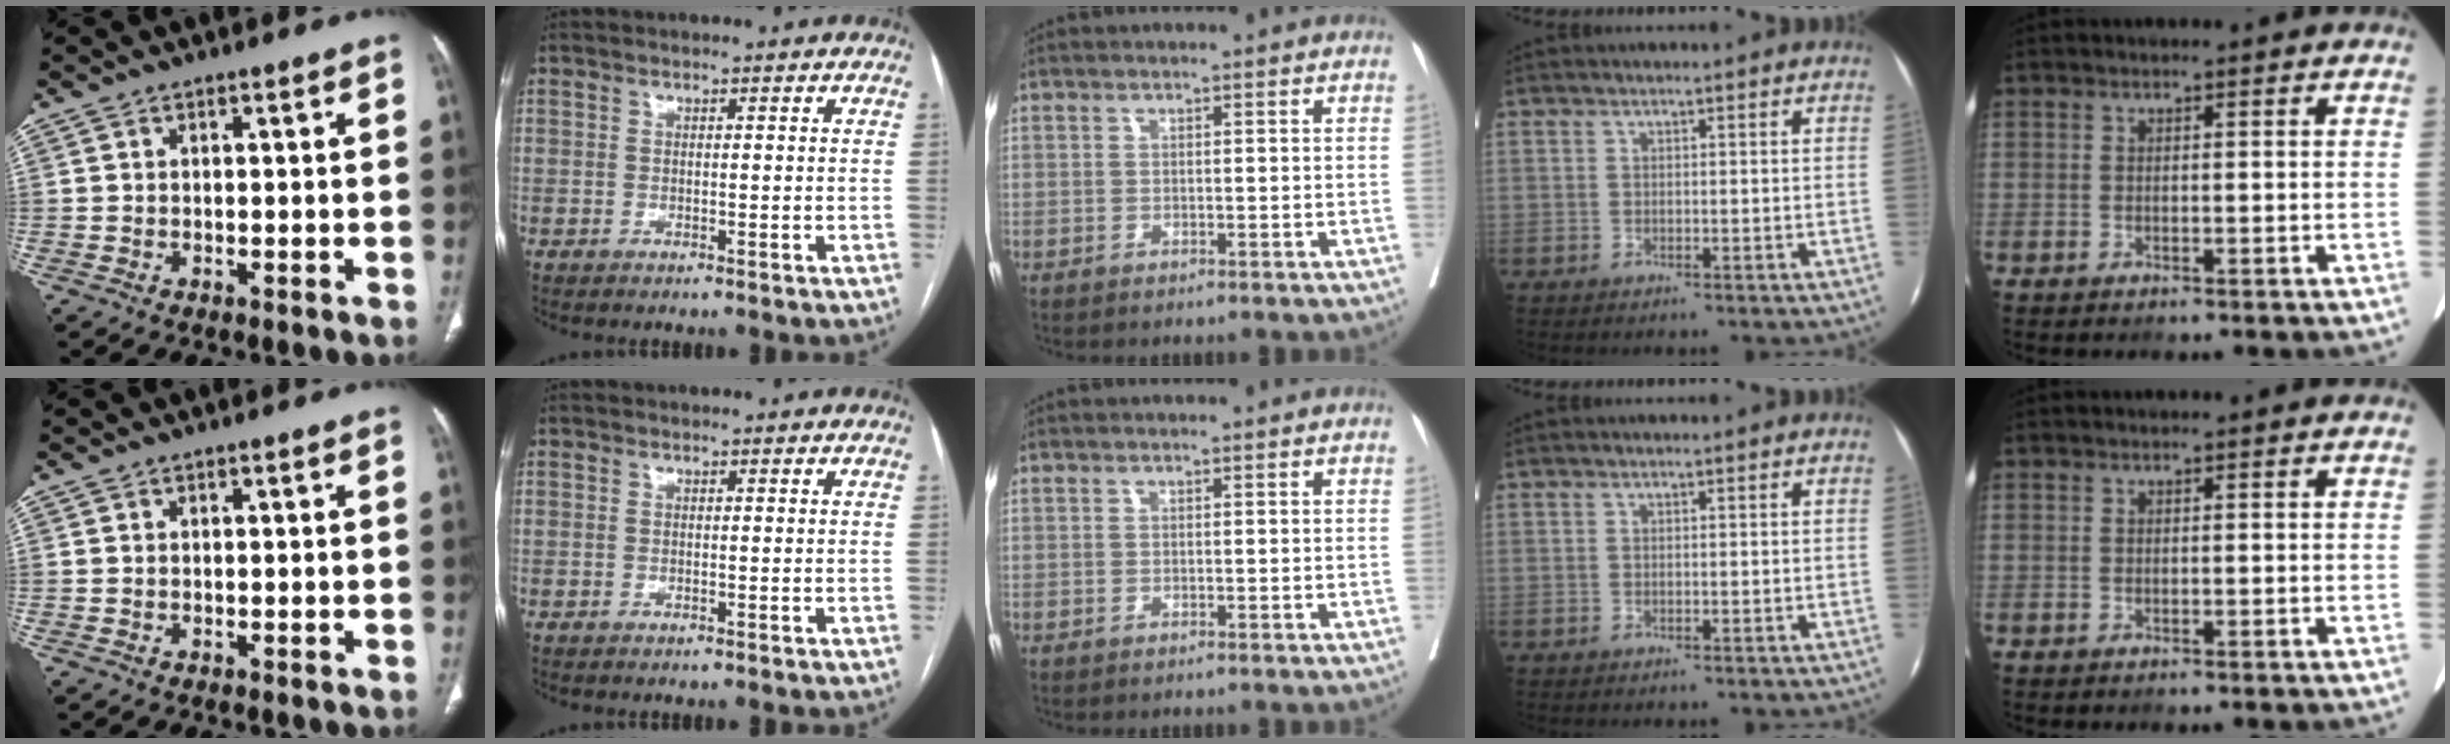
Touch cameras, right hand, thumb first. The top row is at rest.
{}